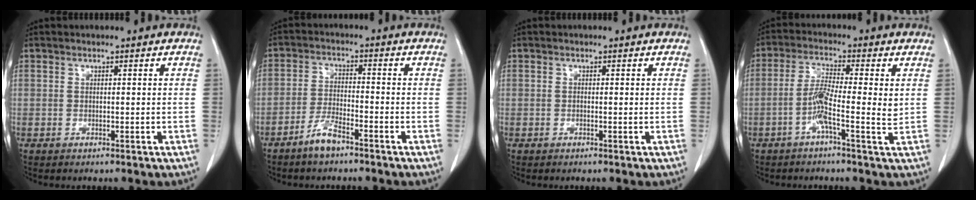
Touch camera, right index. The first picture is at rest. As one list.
[{"total": 4.6, "force": [-3.5, 0.8, 2.8], "torque": [-0.062, -0.002, -0.069]}, {"total": 0.0}, {"total": 6.3, "force": [-1.0, 0.1, 6.2], "torque": [-0.122, 0.007, -0.026]}]